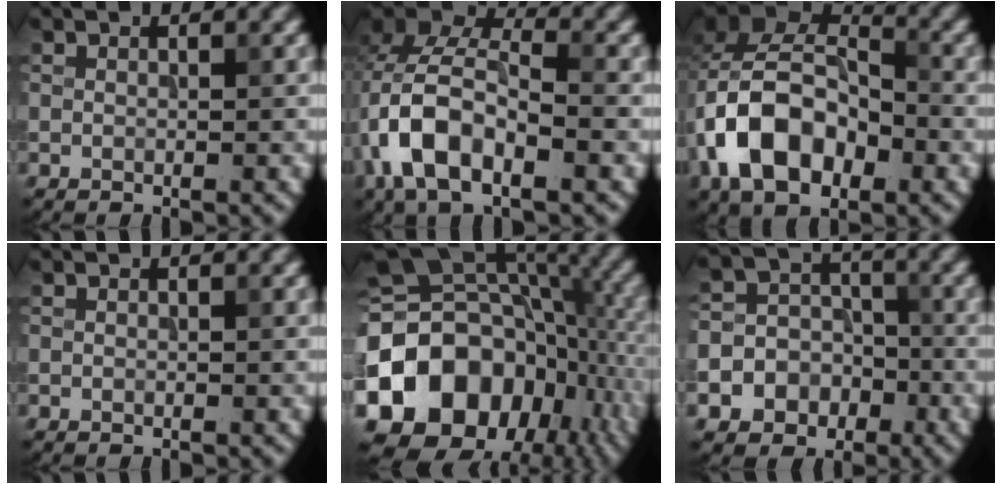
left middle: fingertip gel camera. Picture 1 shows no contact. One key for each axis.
{"total": 9.3, "fx": -2.8, "fy": 5.2, "fz": 7.2, "tx": -0.139, "ty": 0.007, "tz": -0.062}
{"total": 10.5, "fx": -3.3, "fy": 6.6, "fz": 7.4, "tx": -0.134, "ty": 0.008, "tz": -0.071}
{"total": 0.0}
{"total": 18.8, "fx": -5.9, "fy": 13.6, "fz": 11.5, "tx": -0.227, "ty": -0.002, "tz": -0.102}
{"total": 8.5, "fx": -3.9, "fy": 7.3, "fz": 1.7, "tx": -0.021, "ty": -0.007, "tz": -0.080}